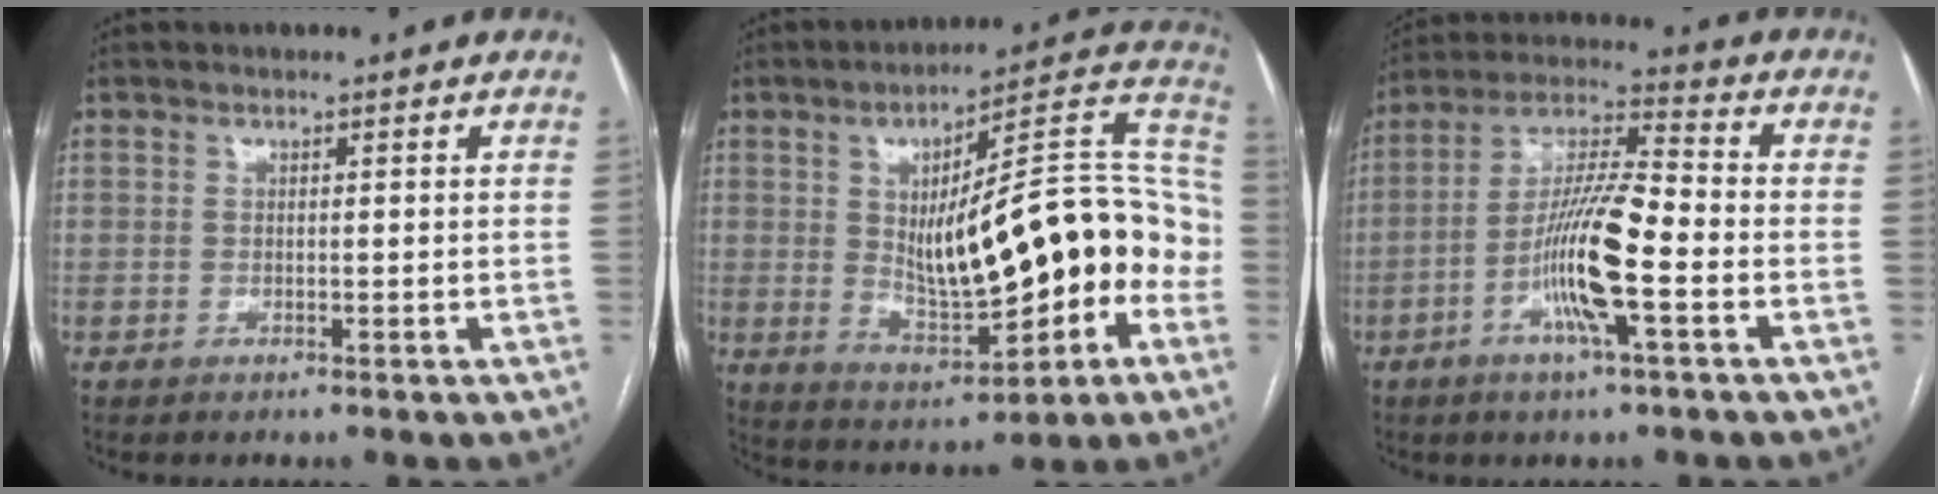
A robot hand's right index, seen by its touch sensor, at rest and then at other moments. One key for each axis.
{"total": 22.4, "fx": -2.3, "fy": 6.2, "fz": 21.4, "tx": -0.296, "ty": 0.035, "tz": -0.017}
{"total": 12.8, "fx": -4.0, "fy": 1.2, "fz": 12.1, "tx": -0.233, "ty": 0.003, "tz": -0.077}